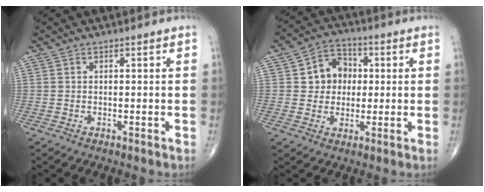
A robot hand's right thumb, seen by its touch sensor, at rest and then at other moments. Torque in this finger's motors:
{"motor_torque": [-0.66, 0.74, -0.06, 0.05, 0.04]}